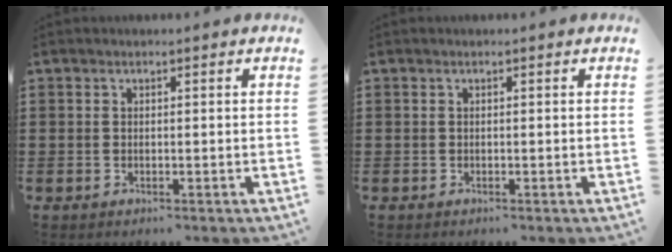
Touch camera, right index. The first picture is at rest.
{"total": 0.0}